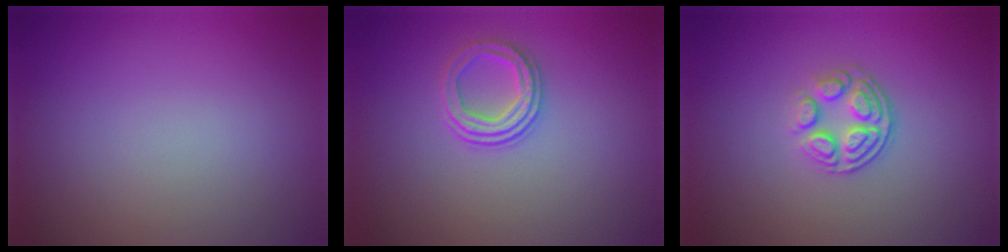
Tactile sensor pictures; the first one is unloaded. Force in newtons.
{"total": 2.7, "press": 2.4, "slide": 1.2}
{"total": 3.4, "press": 2.6, "slide": 2.3}